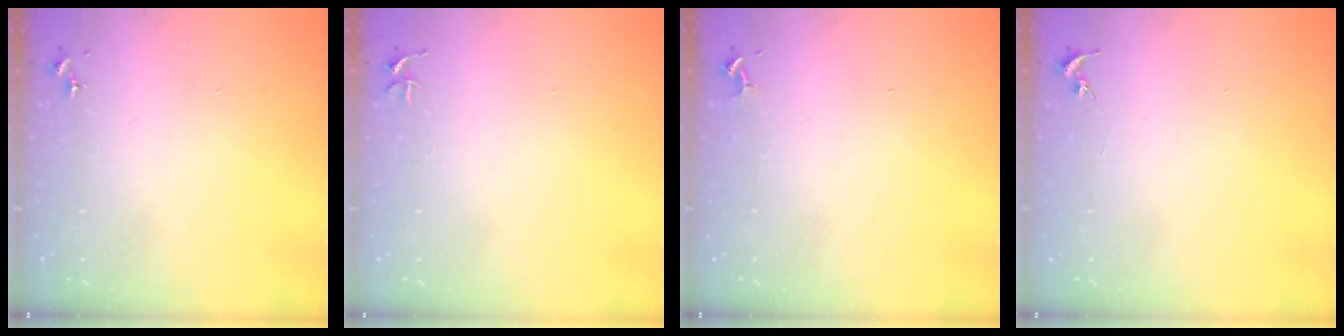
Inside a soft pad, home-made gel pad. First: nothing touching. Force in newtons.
{"total": 3.6, "press": 3.6, "slide": 0.3}
{"total": 3.1, "press": 3.1, "slide": 0.4}
{"total": 0.0}